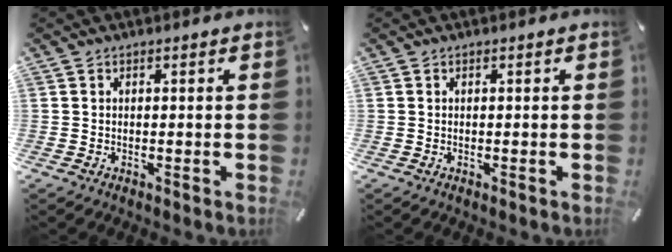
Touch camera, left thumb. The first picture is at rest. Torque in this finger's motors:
{"motor_torque": [0.00, 0.00, -0.01, 0.01, 0.00]}